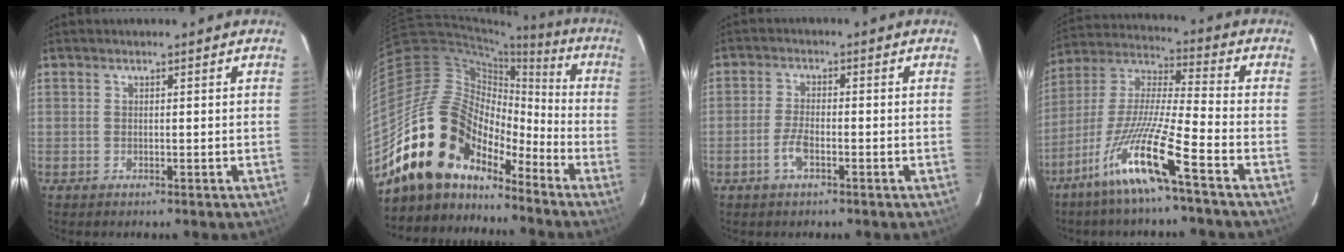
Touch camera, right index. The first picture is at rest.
{"total": 19.2, "force": [-14.7, 9.6, 7.7], "torque": [-0.149, 0.013, -0.266]}
{"total": 4.1, "force": [-1.9, 1.5, 3.2], "torque": [-0.074, 0.001, -0.038]}
{"total": 14.5, "force": [-8.9, -0.2, 11.4], "torque": [-0.226, -0.015, -0.173]}